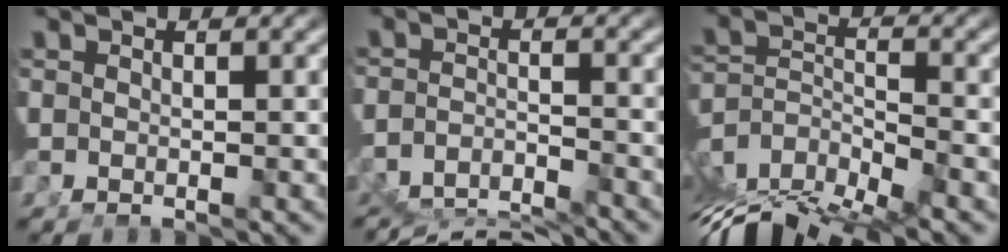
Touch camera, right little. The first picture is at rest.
{"total": 7.9, "force": [-6.1, 3.8, 3.2], "torque": [-0.057, -0.048, -0.079]}
{"total": 9.8, "force": [-5.6, 6.0, 5.4], "torque": [-0.125, -0.060, -0.072]}